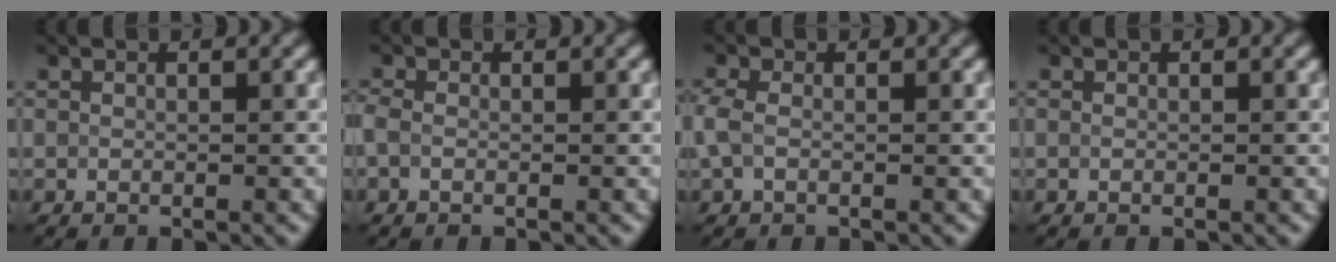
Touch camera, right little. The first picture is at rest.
{"total": 0.9, "force": [-0.4, 0.5, 0.7], "torque": [-0.018, -0.003, -0.011]}
{"total": 1.9, "force": [-0.2, 1.2, 1.5], "torque": [-0.040, 0.004, -0.011]}
{"total": 0.0}